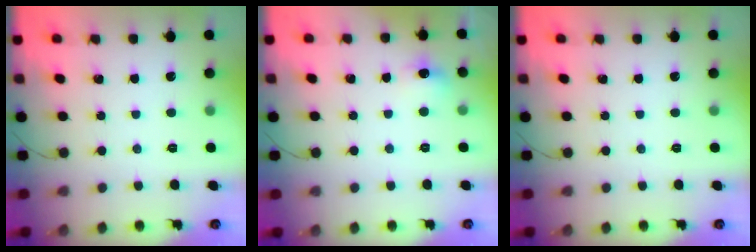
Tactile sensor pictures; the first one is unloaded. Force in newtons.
{"total": 6.2, "press": 6.0, "slide": 1.9}
{"total": 0.0}